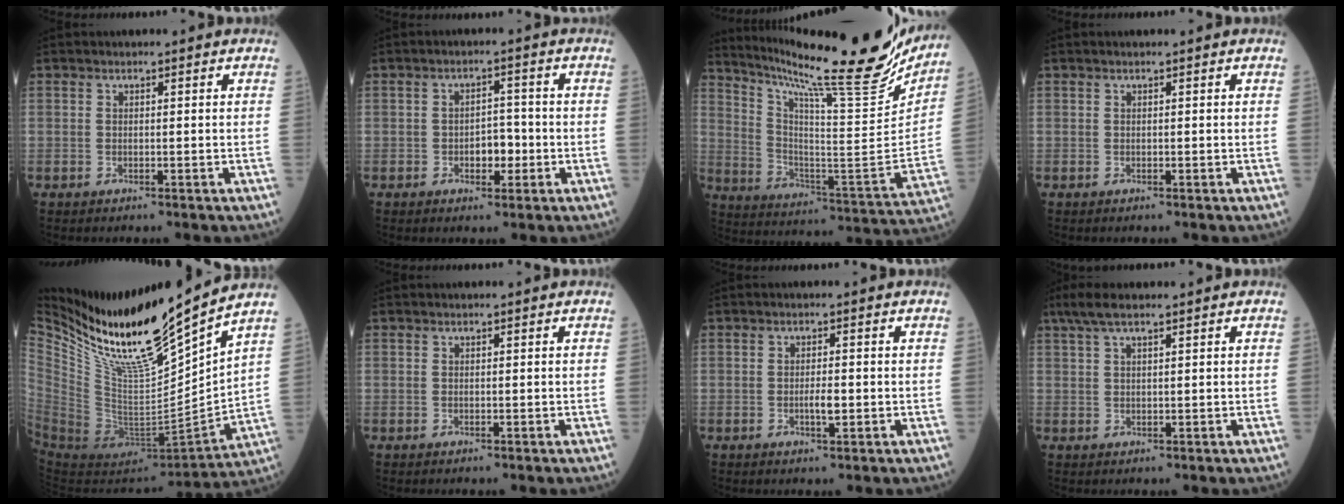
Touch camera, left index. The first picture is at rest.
{"total": 3.7, "force": [-1.6, 1.9, 2.7], "torque": [-0.036, 0.002, -0.024]}
{"total": 26.6, "force": [22.8, 0.5, 13.8], "torque": [-0.234, -0.083, 0.332]}
{"total": 0.0}
{"total": 21.1, "force": [18.0, 0.3, 10.9], "torque": [-0.195, -0.062, 0.333]}
{"total": 0.0}
{"total": 2.1, "force": [-0.9, 0.4, 1.9], "torque": [-0.036, -0.005, -0.015]}
{"total": 3.9, "force": [2.7, 0.6, 2.8], "torque": [-0.063, 0.018, 0.056]}